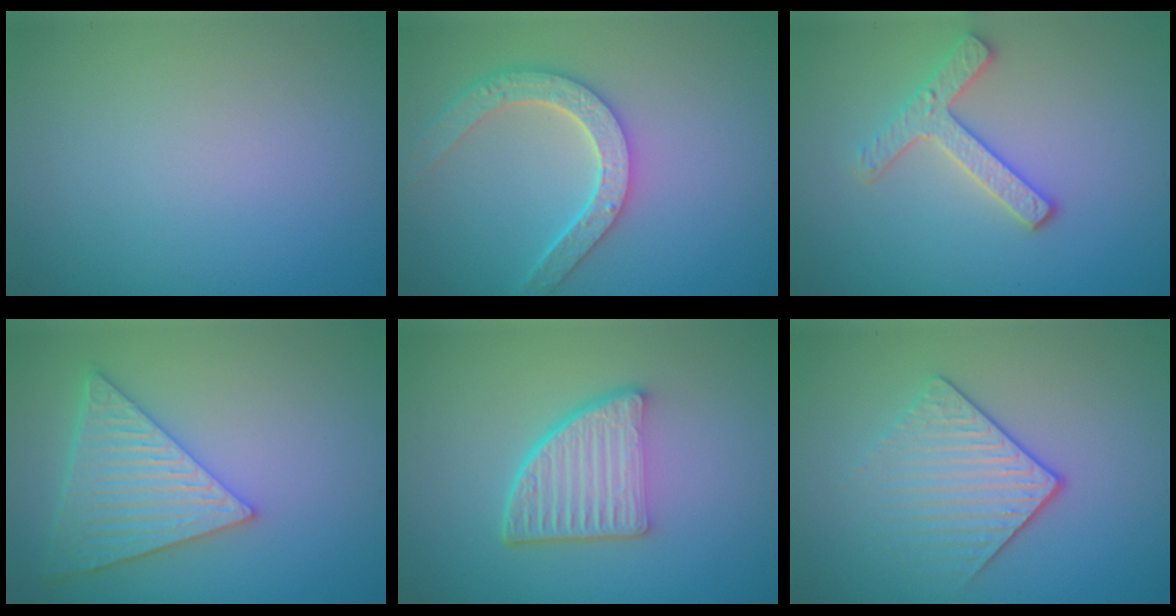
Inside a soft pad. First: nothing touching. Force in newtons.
{"total": 4.6, "press": 3.8, "slide": 2.6}
{"total": 2.8, "press": 2.7, "slide": 0.9}
{"total": 5.8, "press": 4.9, "slide": 3.1}
{"total": 5.5, "press": 3.9, "slide": 3.8}
{"total": 3.7, "press": 2.8, "slide": 2.4}